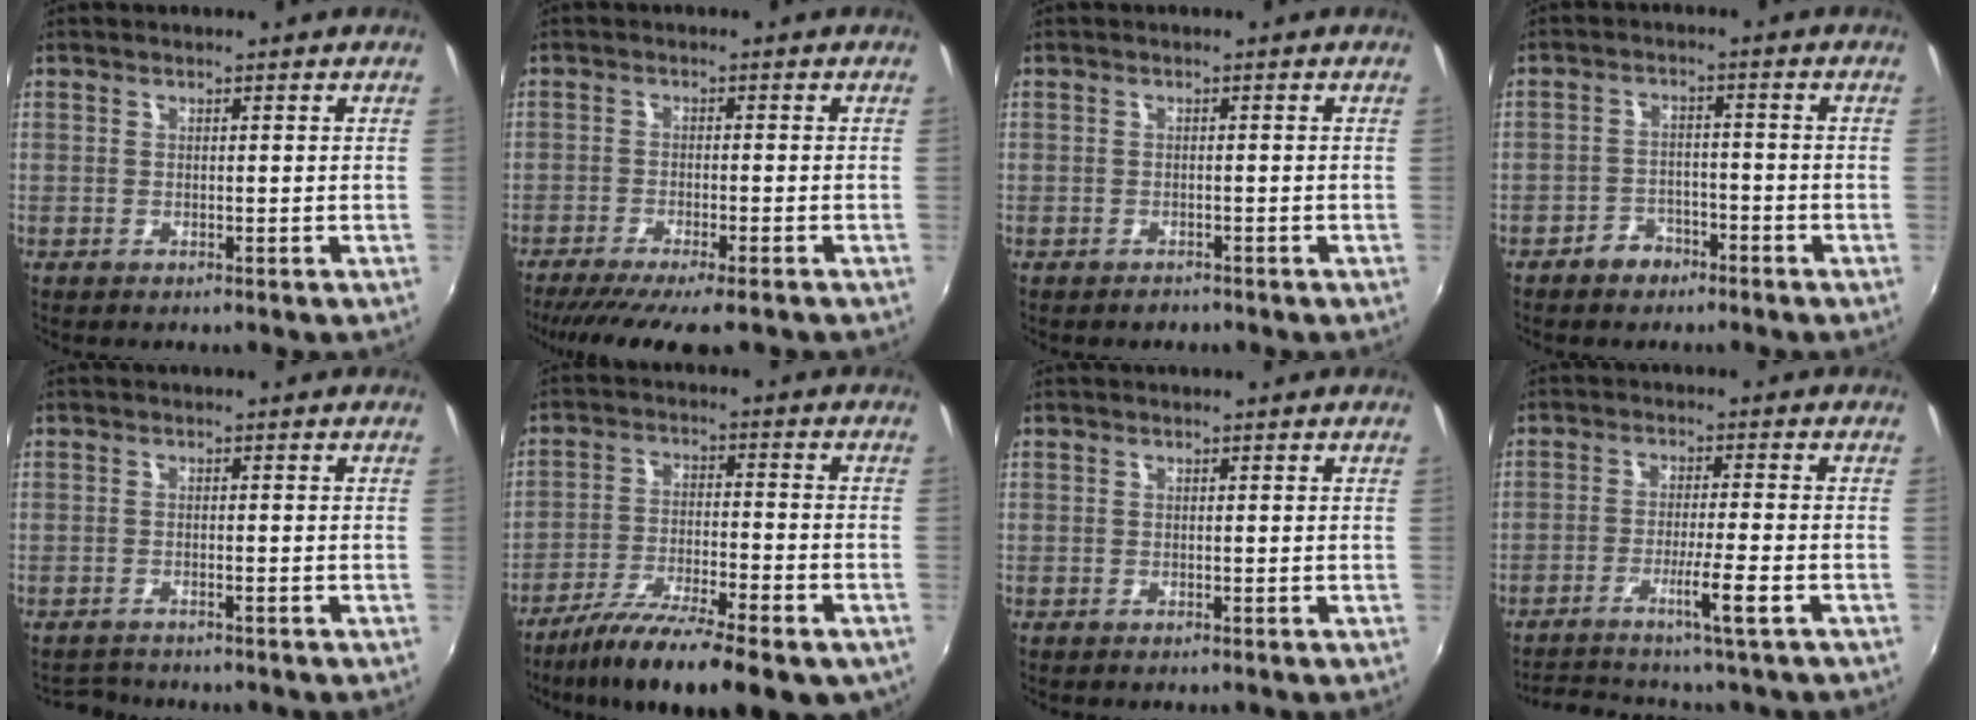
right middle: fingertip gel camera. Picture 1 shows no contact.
{"total": 10.7, "force": [-8.6, 1.3, 6.2], "torque": [-0.130, -0.037, -0.137]}
{"total": 1.0, "force": [-0.9, 0.5, 0.0], "torque": [-0.004, 0.002, -0.012]}
{"total": 4.1, "force": [-3.1, 2.5, 1.0], "torque": [-0.029, 0.012, -0.047]}
{"total": 2.4, "force": [-2.4, 0.5, 0.3], "torque": [-0.015, 0.000, -0.041]}
{"total": 18.2, "force": [-13.0, 4.5, 11.9], "torque": [-0.210, -0.044, -0.204]}
{"total": 0.0}
{"total": 6.9, "force": [-5.4, -0.6, 4.3], "torque": [-0.087, -0.005, -0.089]}